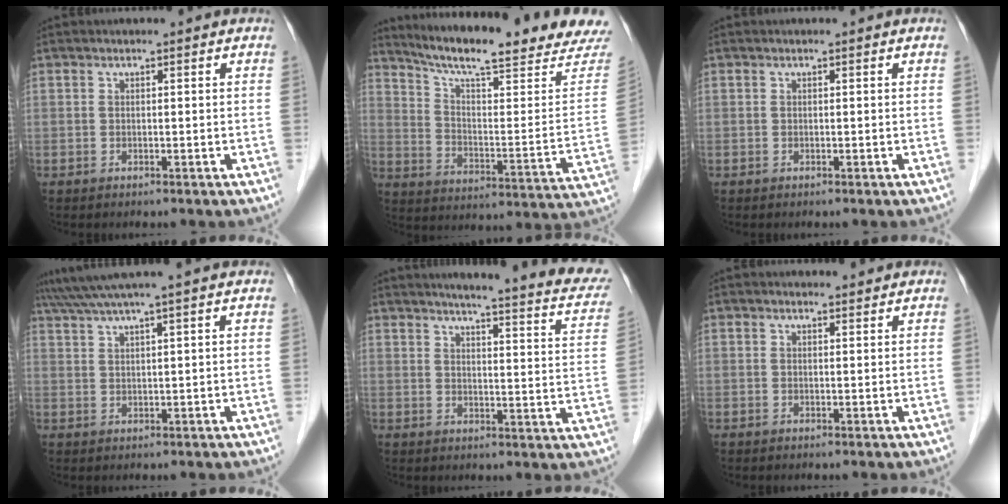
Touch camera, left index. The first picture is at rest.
{"total": 23.3, "force": [20.7, 1.3, 10.6], "torque": [-0.162, -0.060, 0.281]}
{"total": 0.0}
{"total": 6.5, "force": [5.4, -2.0, 3.0], "torque": [-0.050, 0.022, 0.088]}
{"total": 20.3, "force": [17.4, 1.9, 10.3], "torque": [-0.121, -0.035, 0.192]}
{"total": 1.2, "force": [1.1, 0.3, 0.1], "torque": [-0.009, -0.002, 0.015]}